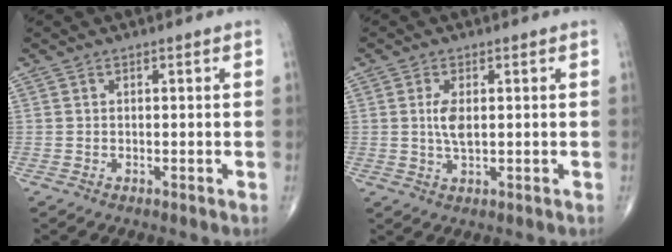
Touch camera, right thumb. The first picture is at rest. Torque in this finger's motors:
{"motor_torque": [1.27, 1.22, 0.56, -0.21, 0.07]}